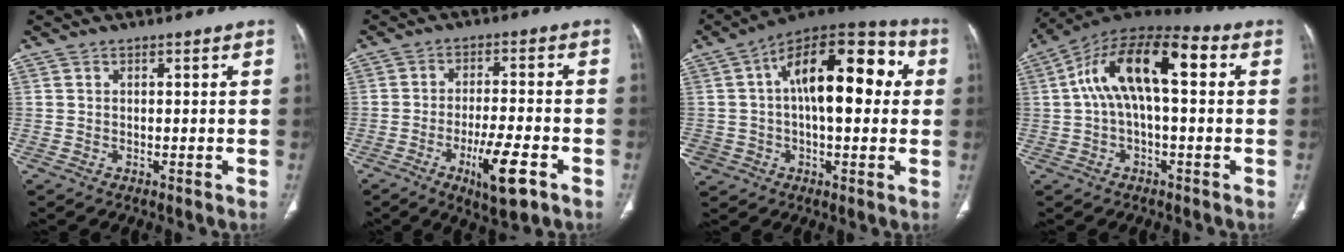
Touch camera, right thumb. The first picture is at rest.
{"total": 10.0, "force": [-4.7, 2.6, 8.5], "torque": [-0.148, 0.010, -0.071]}
{"total": 23.5, "force": [3.4, 14.0, 18.6], "torque": [-0.290, 0.048, 0.052]}
{"total": 16.2, "force": [2.7, 7.1, 14.3], "torque": [-0.246, 0.049, 0.037]}